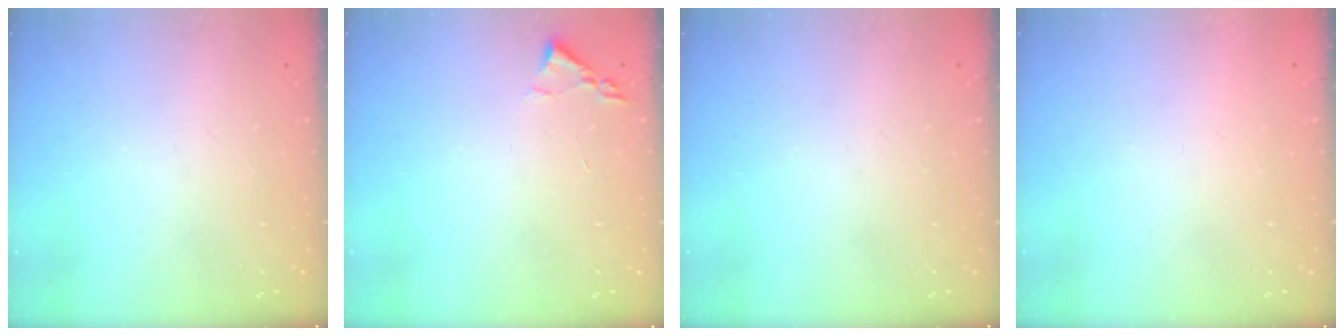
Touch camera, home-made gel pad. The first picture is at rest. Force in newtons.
{"total": 1.8, "press": 1.8, "slide": 0.3}
{"total": 0.0}
{"total": 1.5, "press": 1.5, "slide": 0.1}